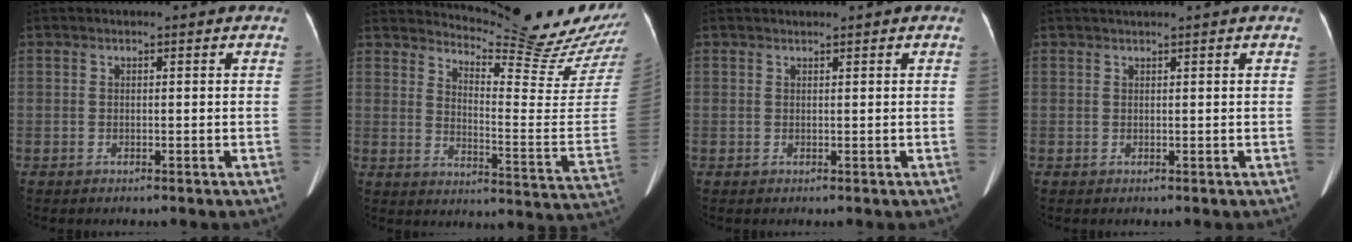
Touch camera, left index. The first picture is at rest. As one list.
[{"total": 20.5, "force": [19.4, -0.1, 6.6], "torque": [-0.107, -0.130, 0.238]}, {"total": 1.1, "force": [1.1, -0.1, 0.3], "torque": [-0.003, 0.015, 0.023]}, {"total": 2.8, "force": [2.4, -0.7, 1.2], "torque": [-0.012, 0.023, 0.043]}]